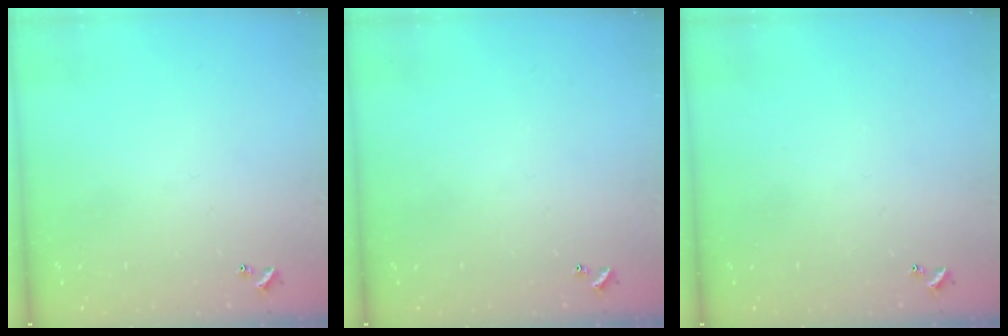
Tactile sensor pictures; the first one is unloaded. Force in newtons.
{"total": 0.0}
{"total": 0.0}